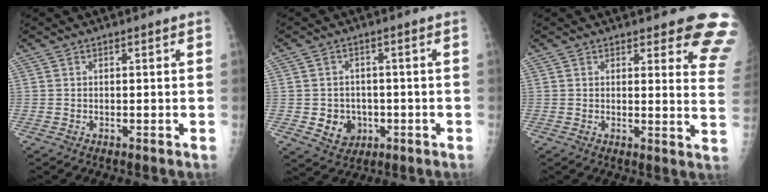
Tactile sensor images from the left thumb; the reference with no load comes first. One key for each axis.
{"total": 6.0, "fx": -1.3, "fy": 5.3, "fz": 2.5, "tx": -0.013, "ty": 0.007, "tz": -0.012}
{"total": 10.4, "fx": 8.9, "fy": 2.8, "fz": 4.6, "tx": -0.009, "ty": -0.064, "tz": 0.071}